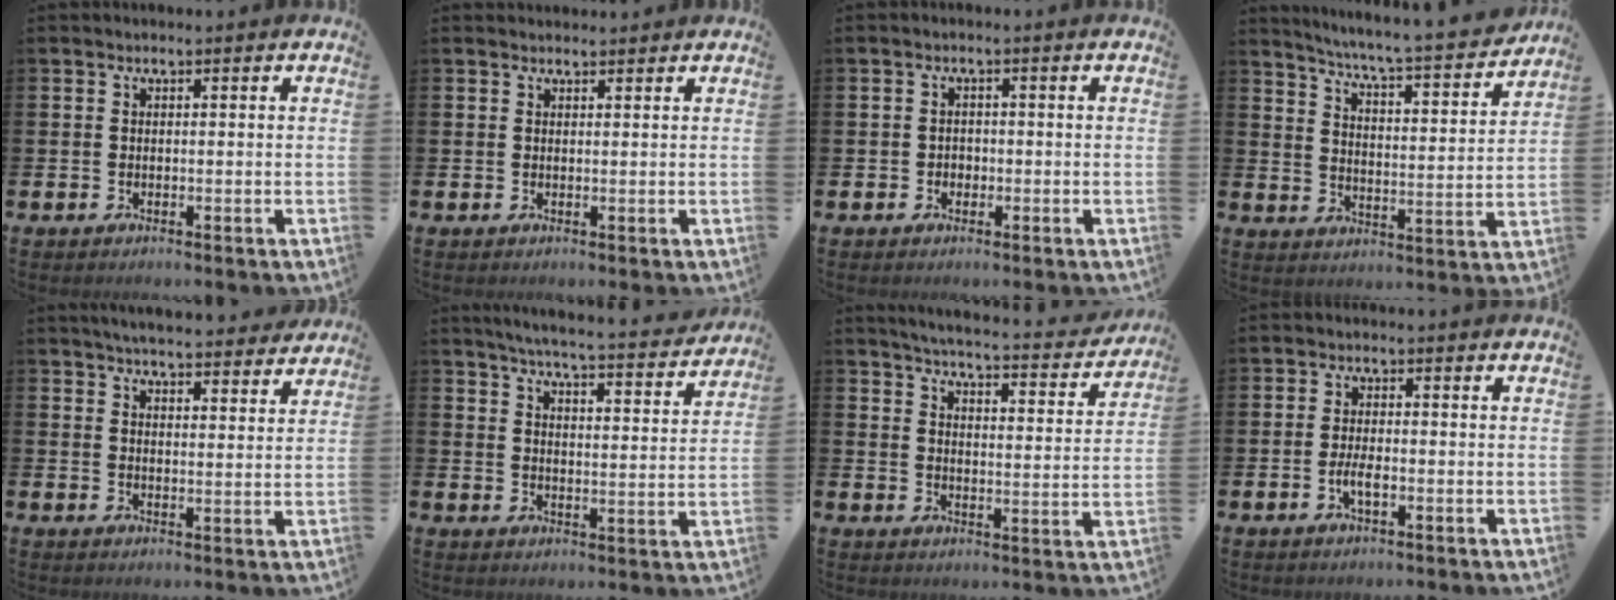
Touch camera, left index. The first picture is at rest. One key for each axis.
{"total": 1.0, "fx": 0.9, "fy": 0.3, "fz": -0.1, "tx": 0.008, "ty": -0.002, "tz": 0.016}
{"total": 1.3, "fx": -0.4, "fy": 1.2, "fz": 0.3, "tx": -0.005, "ty": 0.004, "tz": -0.011}
{"total": 6.1, "fx": 5.7, "fy": -0.2, "fz": 2.0, "tx": -0.060, "ty": -0.053, "tz": 0.090}
{"total": 5.0, "fx": 4.9, "fy": 0.4, "fz": 0.7, "tx": -0.019, "ty": -0.032, "tz": 0.086}
{"total": 5.7, "fx": 5.4, "fy": -0.2, "fz": 1.7, "tx": -0.050, "ty": -0.042, "tz": 0.090}
{"total": 4.6, "fx": 4.4, "fy": 0.3, "fz": 1.3, "tx": -0.043, "ty": -0.037, "tz": 0.070}
{"total": 2.4, "fx": -0.8, "fy": 0.8, "fz": 2.1, "tx": -0.034, "ty": 0.000, "tz": -0.015}